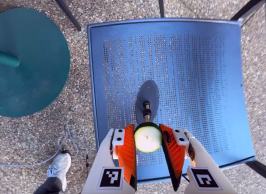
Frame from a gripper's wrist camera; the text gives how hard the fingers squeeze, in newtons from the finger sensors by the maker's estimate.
{"total": 11.4, "left": 11.0, "right": 11.8}